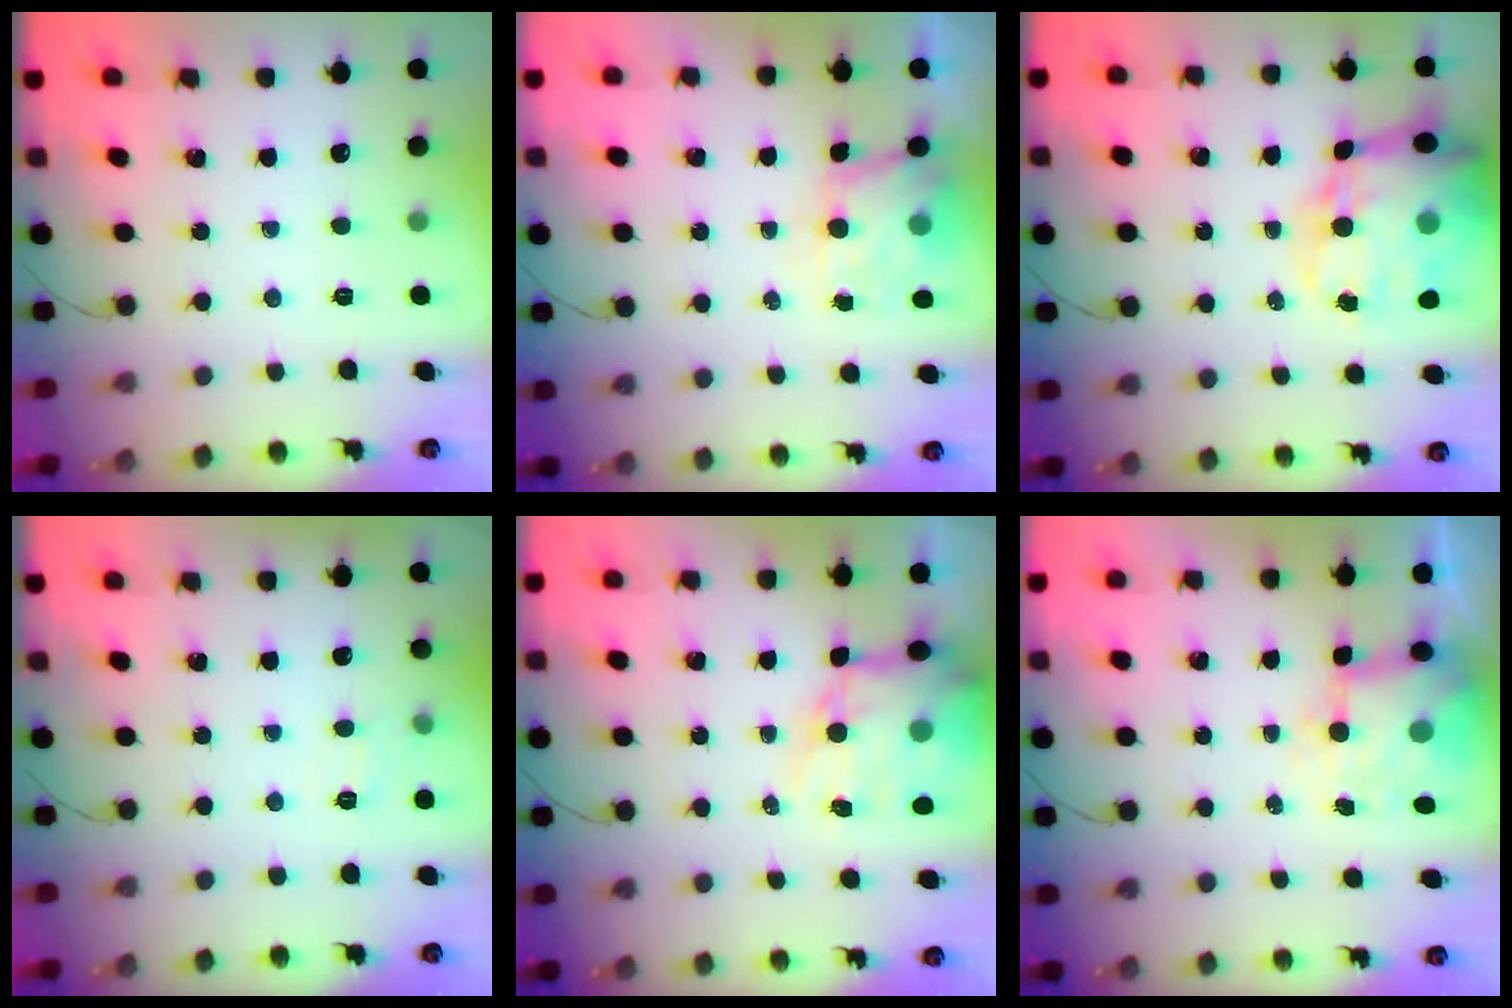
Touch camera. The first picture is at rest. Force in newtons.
{"total": 6.2, "press": 6.0, "slide": 1.5}
{"total": 24.5, "press": 23.8, "slide": 5.8}
{"total": 5.6, "press": 5.4, "slide": 1.2}
{"total": 13.3, "press": 12.8, "slide": 3.8}
{"total": 7.6, "press": 7.5, "slide": 1.3}